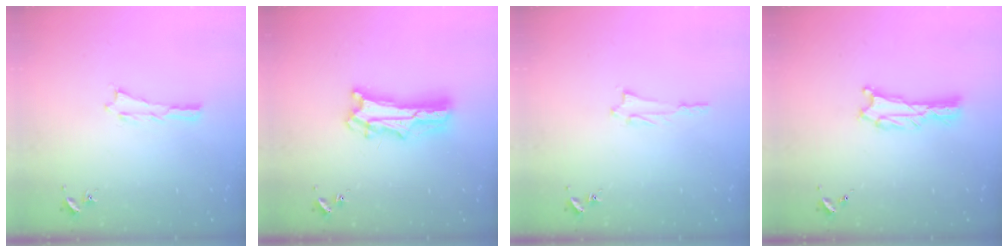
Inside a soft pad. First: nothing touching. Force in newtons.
{"total": 7.6, "press": 7.5, "slide": 0.7}
{"total": 1.4, "press": 1.4, "slide": 0.2}
{"total": 0.7, "press": 0.7, "slide": 0.1}